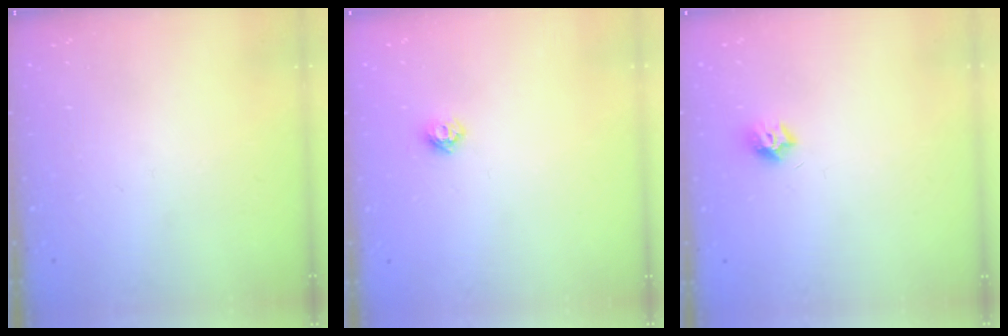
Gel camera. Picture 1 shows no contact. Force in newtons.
{"total": 5.8, "press": 5.8, "slide": 0.7}
{"total": 7.6, "press": 7.6, "slide": 0.7}